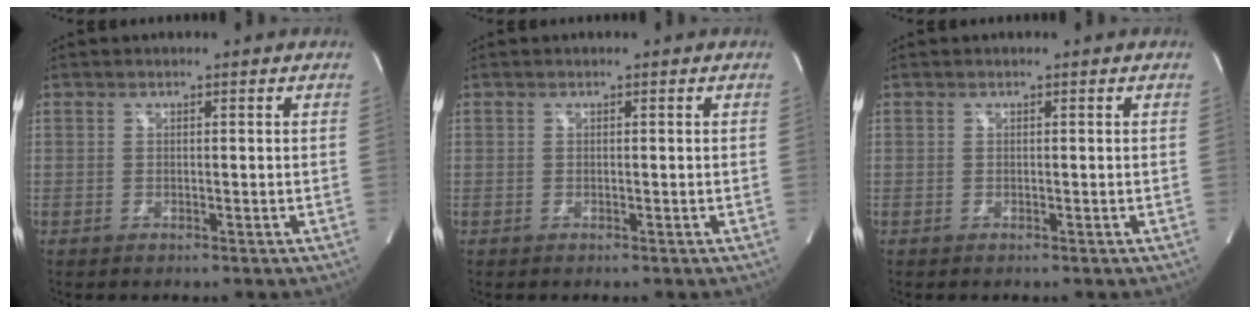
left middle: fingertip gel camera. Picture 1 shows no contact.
{"total": 0.0}
{"total": 0.0}